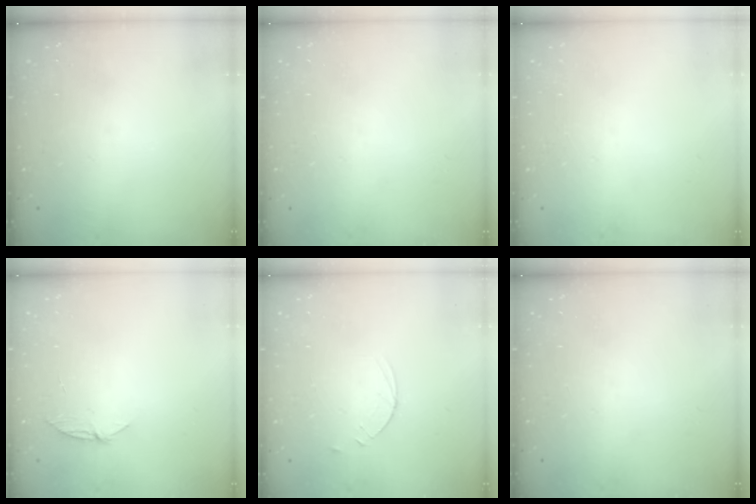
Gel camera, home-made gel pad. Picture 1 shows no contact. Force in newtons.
{"total": 0.0}
{"total": 0.0}
{"total": 4.9, "press": 4.8, "slide": 0.6}
{"total": 3.6, "press": 3.5, "slide": 0.4}
{"total": 0.0}